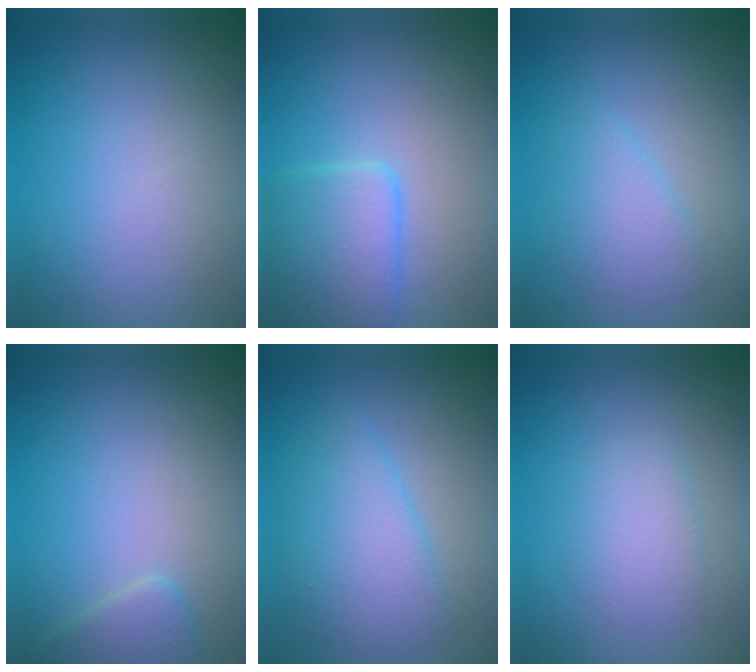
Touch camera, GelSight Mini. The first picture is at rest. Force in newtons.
{"total": 4.0, "press": 4.0, "slide": 0.3}
{"total": 2.3, "press": 2.3, "slide": 0.1}
{"total": 1.8, "press": 1.8, "slide": 0.1}
{"total": 4.3, "press": 4.3, "slide": 0.1}
{"total": 2.3, "press": 2.3, "slide": 0.1}